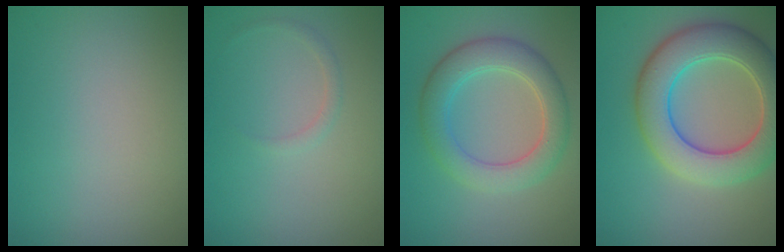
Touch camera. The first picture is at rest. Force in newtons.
{"total": 0.8, "press": 0.8, "slide": 0.1}
{"total": 5.0, "press": 5.0, "slide": 0.3}
{"total": 8.3, "press": 8.3, "slide": 0.5}